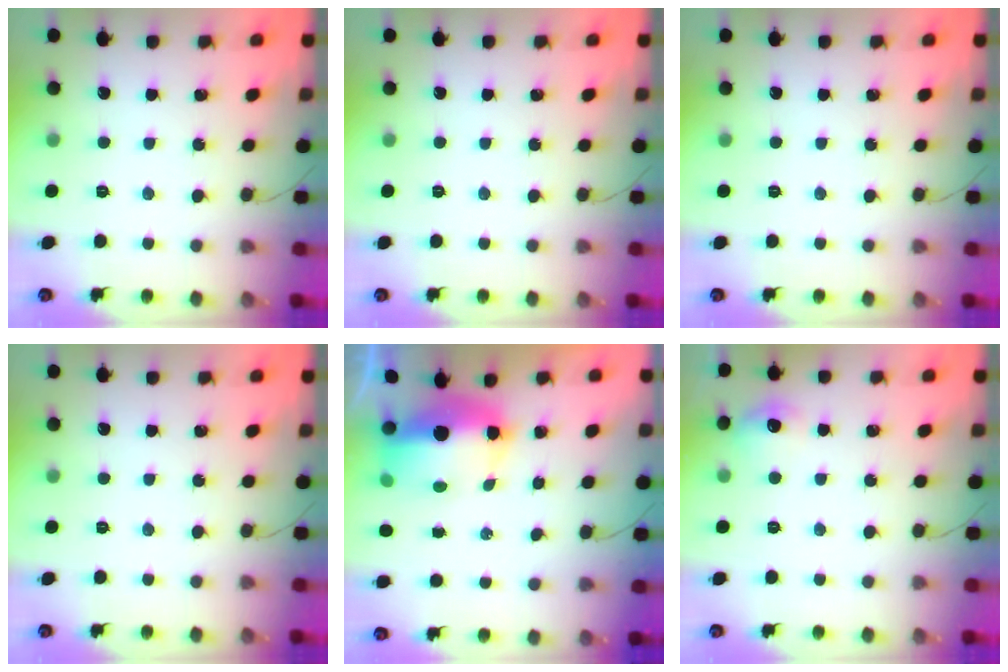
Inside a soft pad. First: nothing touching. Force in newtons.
{"total": 0.0}
{"total": 0.0}
{"total": 0.0}
{"total": 10.5, "press": 10.3, "slide": 2.2}
{"total": 7.5, "press": 7.4, "slide": 1.5}